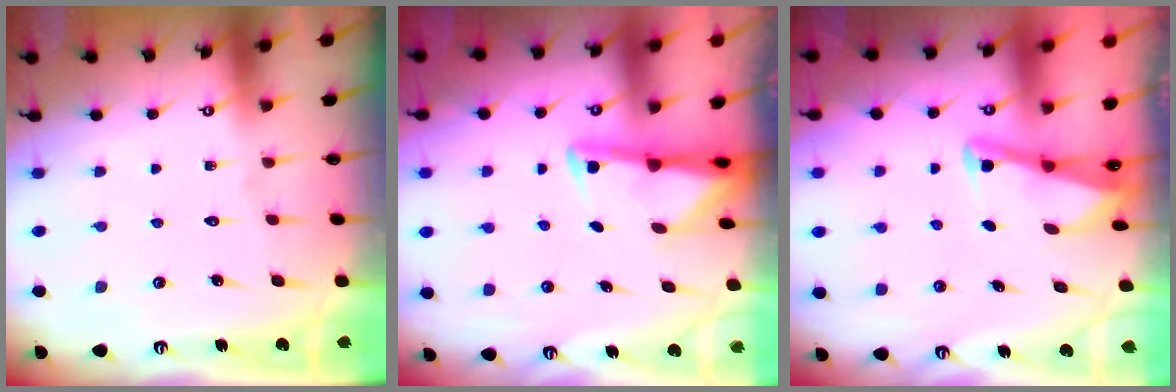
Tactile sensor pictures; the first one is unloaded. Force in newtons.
{"total": 2.8, "press": 2.7, "slide": 0.7}
{"total": 2.8, "press": 2.8, "slide": 0.4}